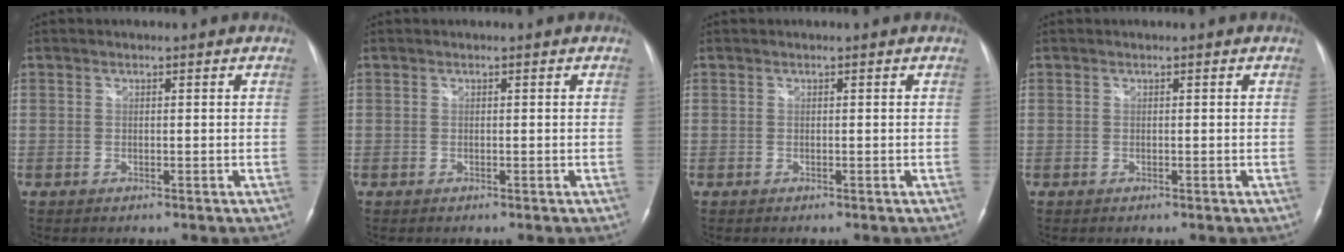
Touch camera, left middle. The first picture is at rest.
{"total": 0.0}
{"total": 0.0}
{"total": 0.0}